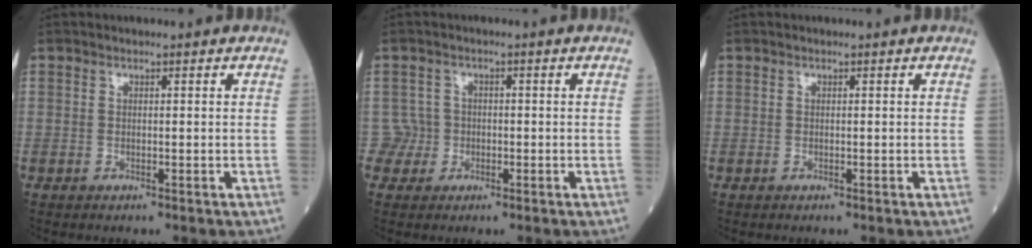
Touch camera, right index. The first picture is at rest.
{"total": 2.4, "force": [-0.7, 2.2, -0.5], "torque": [0.022, 0.011, -0.016]}
{"total": 0.0}